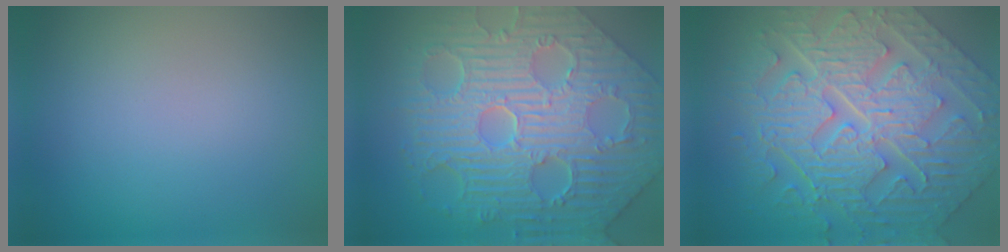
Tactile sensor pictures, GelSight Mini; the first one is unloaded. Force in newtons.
{"total": 11.9, "press": 8.0, "slide": 8.8}
{"total": 11.1, "press": 7.8, "slide": 7.9}